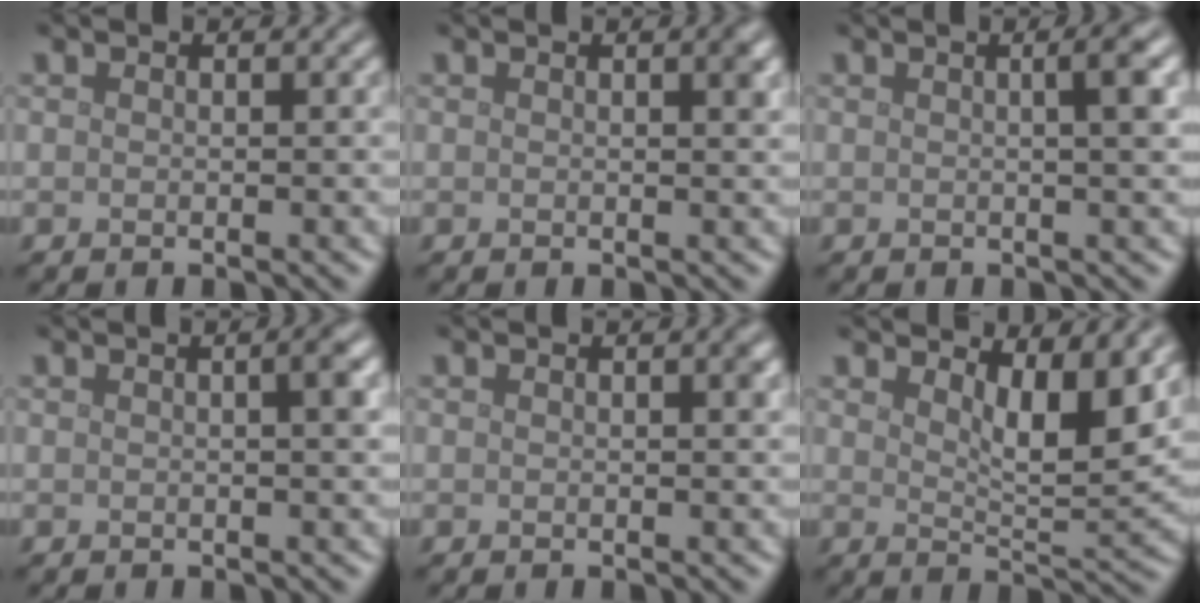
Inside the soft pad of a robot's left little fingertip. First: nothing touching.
{"total": 1.5, "force": [0.5, 0.3, 1.3], "torque": [-0.015, 0.003, 0.005]}
{"total": 3.7, "force": [0.6, 1.0, 3.5], "torque": [-0.033, 0.014, 0.001]}
{"total": 2.6, "force": [0.4, 0.6, 2.5], "torque": [-0.025, 0.010, 0.002]}
{"total": 0.9, "force": [0.3, 0.1, 0.9], "torque": [-0.011, 0.003, 0.003]}
{"total": 5.2, "force": [3.0, 1.5, 4.0], "torque": [-0.061, -0.010, 0.047]}